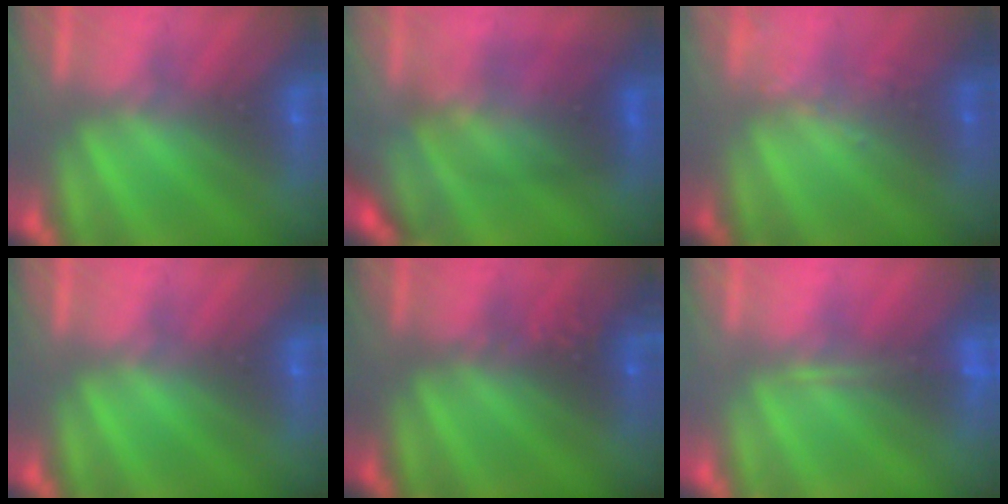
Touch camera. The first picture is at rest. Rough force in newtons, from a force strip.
{"total": 2.7}
{"total": 1.9}
{"total": 0.0}
{"total": 2.4}
{"total": 1.3}